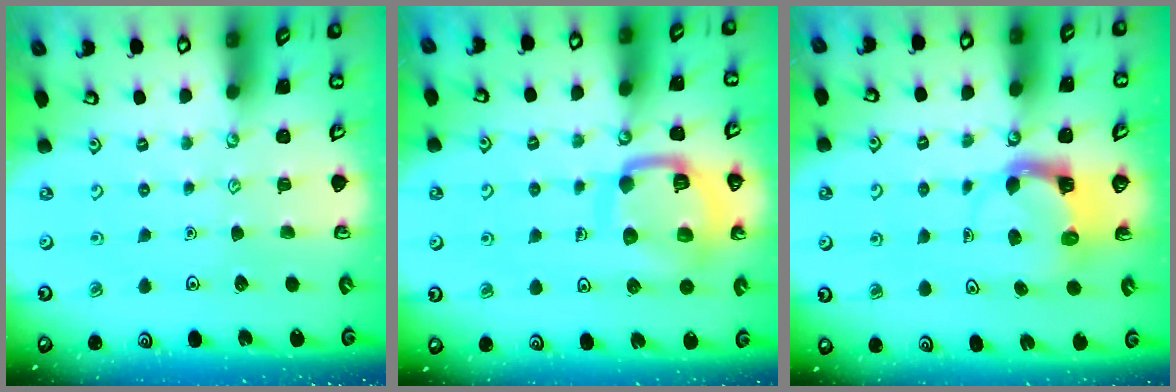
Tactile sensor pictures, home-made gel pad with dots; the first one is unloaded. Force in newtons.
{"total": 14.1, "press": 14.0, "slide": 1.5}
{"total": 3.9, "press": 3.9, "slide": 0.4}